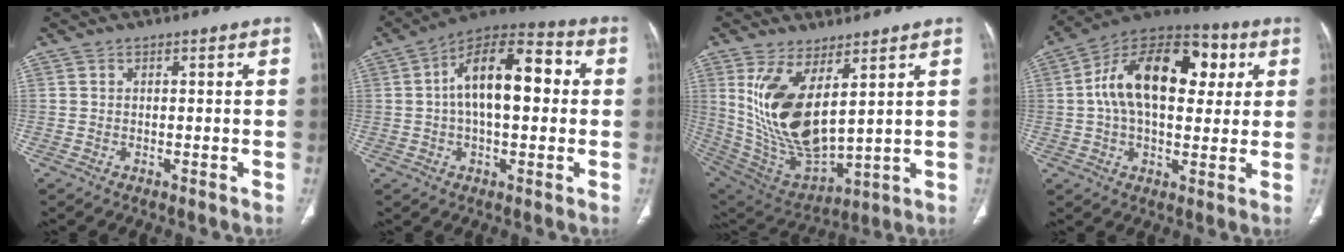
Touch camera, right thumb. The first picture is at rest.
{"total": 16.2, "force": [1.8, 8.1, 13.9], "torque": [-0.211, 0.037, 0.019]}
{"total": 17.1, "force": [5.5, 7.7, 14.3], "torque": [-0.270, -0.034, 0.135]}
{"total": 21.6, "force": [4.5, 12.6, 17.0], "torque": [-0.257, 0.023, 0.060]}